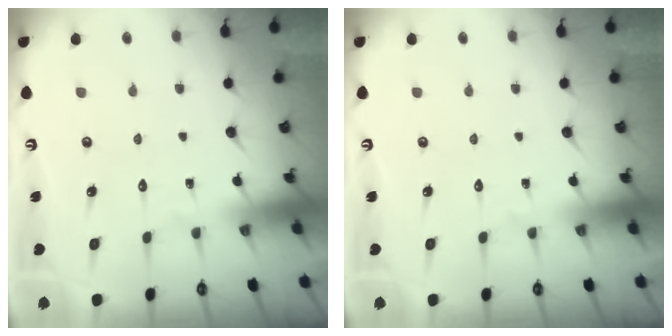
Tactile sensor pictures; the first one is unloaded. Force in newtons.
{"total": 0.0}